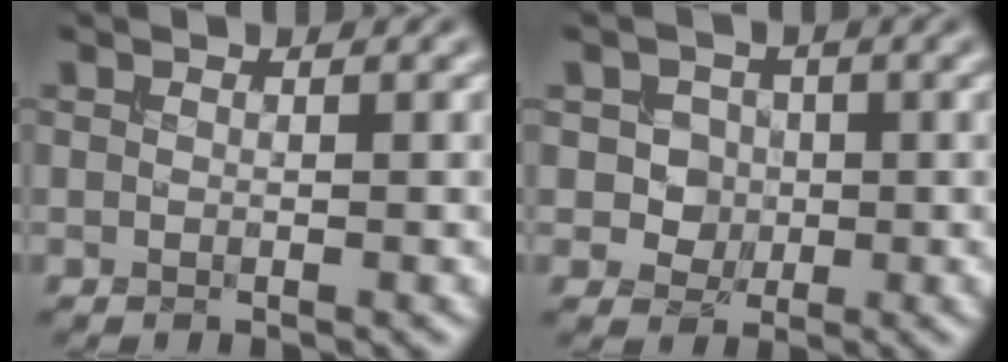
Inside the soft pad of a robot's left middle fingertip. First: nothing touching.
{"total": 2.7, "force": [0.2, 2.5, 1.0], "torque": [-0.006, 0.003, 0.005]}